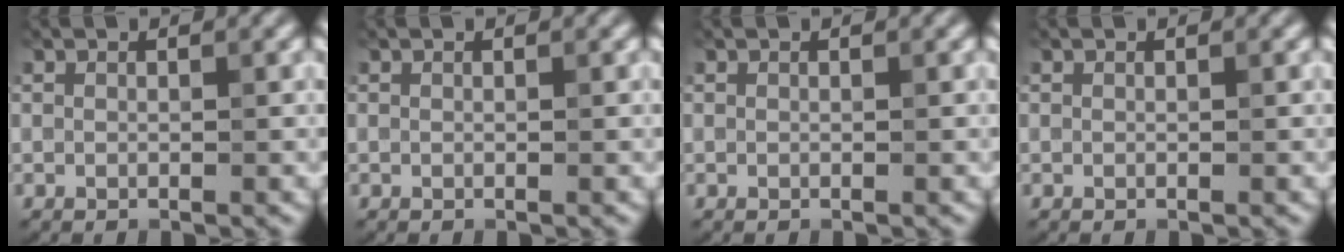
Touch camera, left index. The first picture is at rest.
{"total": 0.0}
{"total": 0.0}
{"total": 0.0}